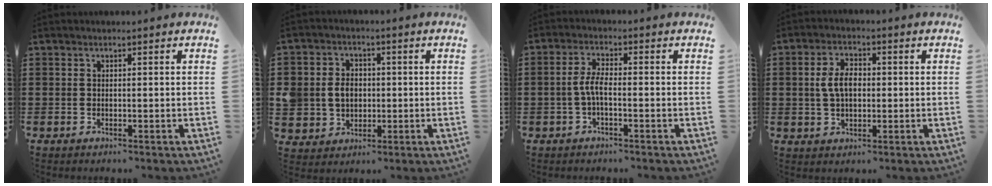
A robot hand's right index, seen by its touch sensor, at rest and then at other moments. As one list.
[{"total": 5.7, "force": [-0.1, 5.1, 2.6], "torque": [-0.073, 0.015, -0.004]}, {"total": 3.7, "force": [-1.0, 1.0, 3.4], "torque": [-0.084, -0.003, -0.026]}, {"total": 5.3, "force": [0.3, 3.1, 4.3], "torque": [-0.097, 0.010, 0.000]}]